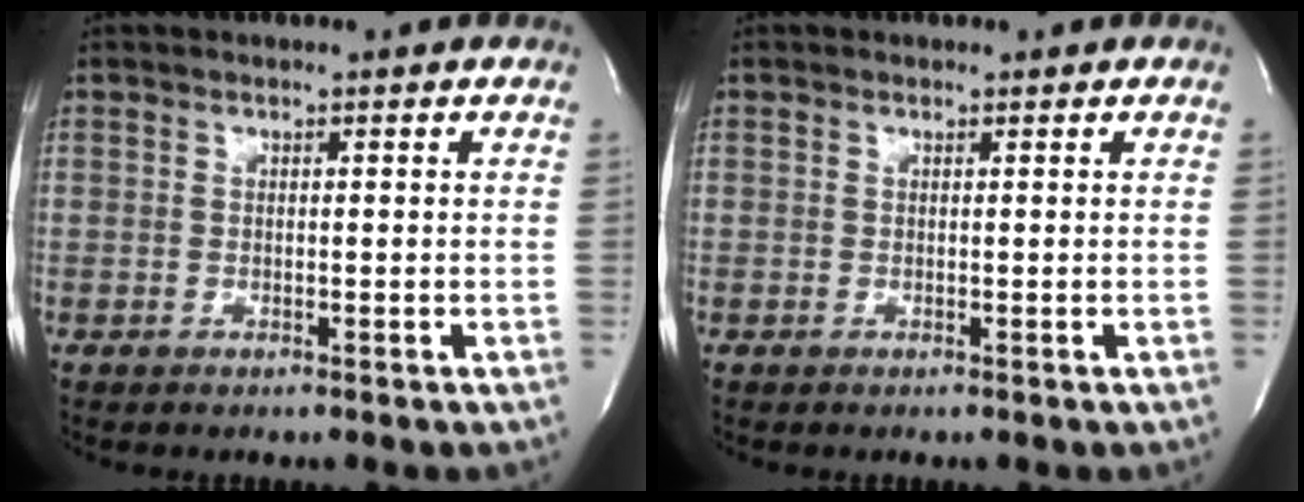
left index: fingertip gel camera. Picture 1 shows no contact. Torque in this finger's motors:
{"motor_torque": [-0.05, -0.01, -0.01, 0.01]}